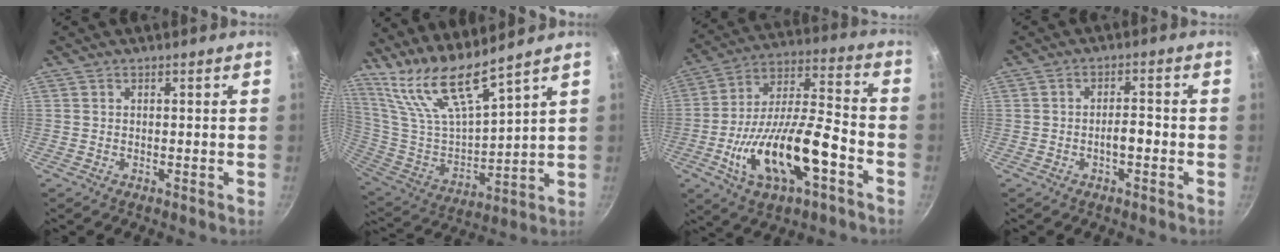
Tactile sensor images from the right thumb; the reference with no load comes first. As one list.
[{"total": 14.9, "force": [12.0, 2.1, 8.5], "torque": [-0.155, -0.098, 0.251]}, {"total": 21.0, "force": [-7.5, 8.3, 17.7], "torque": [-0.308, 0.042, -0.133]}, {"total": 3.3, "force": [-1.2, 1.4, 2.7], "torque": [-0.034, 0.022, -0.020]}]